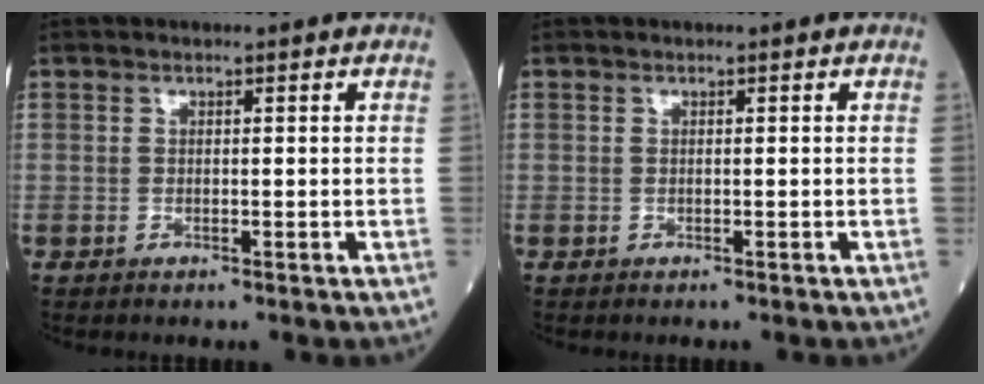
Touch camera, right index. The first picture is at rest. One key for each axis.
{"total": 0.0}